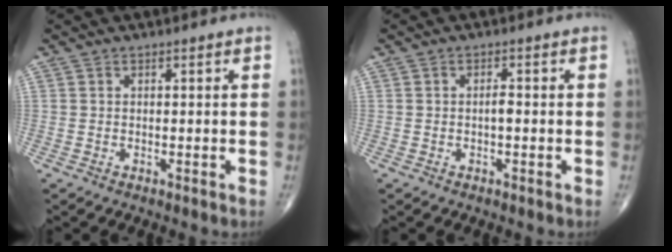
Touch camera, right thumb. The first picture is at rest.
{"total": 1.3, "force": [-0.3, 0.5, 1.2], "torque": [-0.017, 0.002, -0.008]}